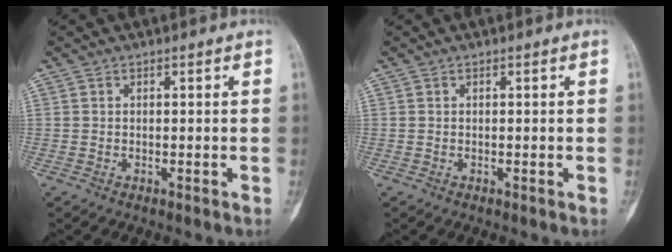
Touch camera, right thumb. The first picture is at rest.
{"total": 0.0}